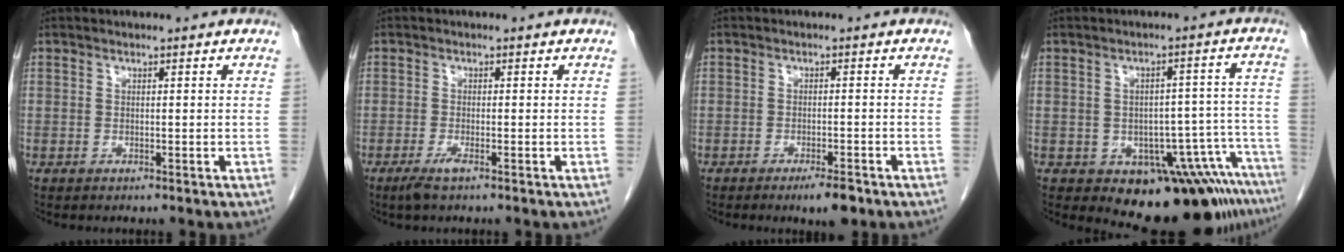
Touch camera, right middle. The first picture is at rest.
{"total": 2.0, "force": [-1.3, 0.0, 1.5], "torque": [-0.035, -0.005, -0.027]}
{"total": 3.6, "force": [-2.4, 0.7, 2.6], "torque": [-0.040, -0.003, -0.033]}
{"total": 11.7, "force": [-8.8, 3.1, 7.1], "torque": [-0.047, 0.028, -0.111]}